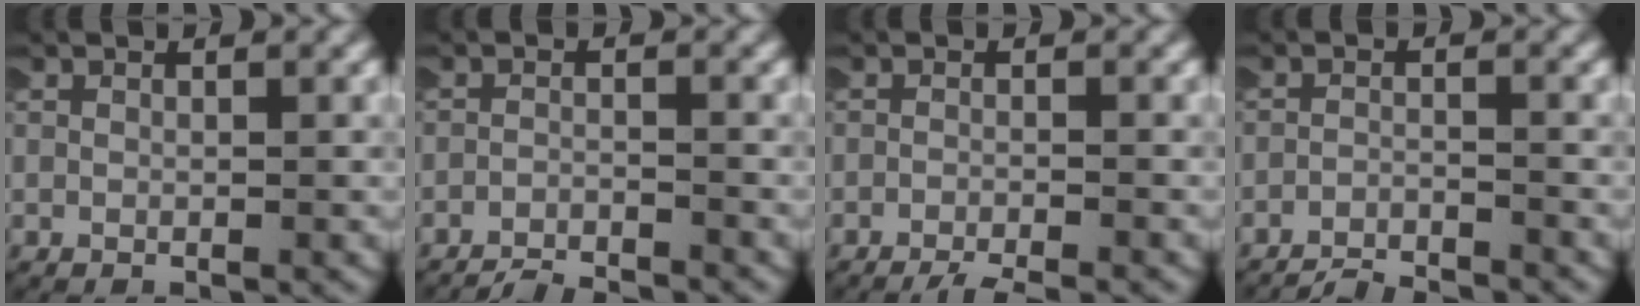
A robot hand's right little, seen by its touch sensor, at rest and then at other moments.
{"total": 4.3, "force": [-4.2, 0.6, 0.2], "torque": [-0.006, -0.017, -0.066]}
{"total": 3.6, "force": [-3.4, 0.5, 0.9], "torque": [-0.014, -0.013, -0.049]}
{"total": 4.4, "force": [-4.4, 0.6, 0.2], "torque": [-0.006, -0.018, -0.069]}